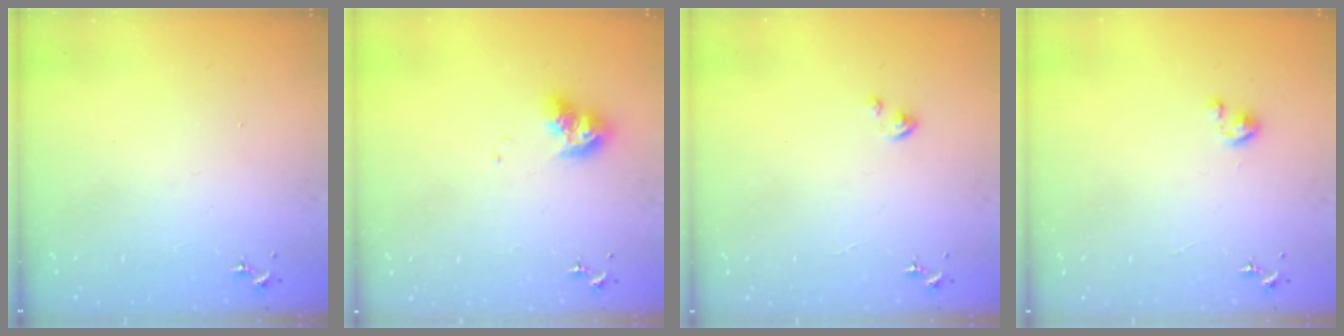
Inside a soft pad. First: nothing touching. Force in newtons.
{"total": 10.1, "press": 10.0, "slide": 1.2}
{"total": 2.8, "press": 2.8, "slide": 0.2}
{"total": 2.3, "press": 2.2, "slide": 0.2}